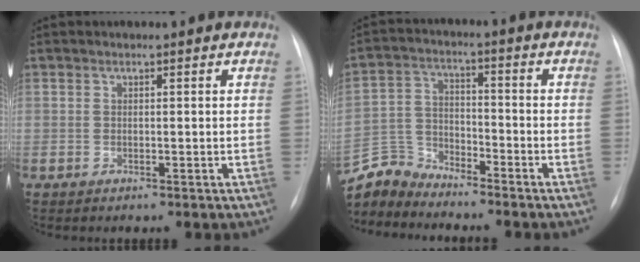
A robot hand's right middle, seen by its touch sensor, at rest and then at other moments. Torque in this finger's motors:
{"motor_torque": [0.44, -0.45, -0.02, 0.00]}